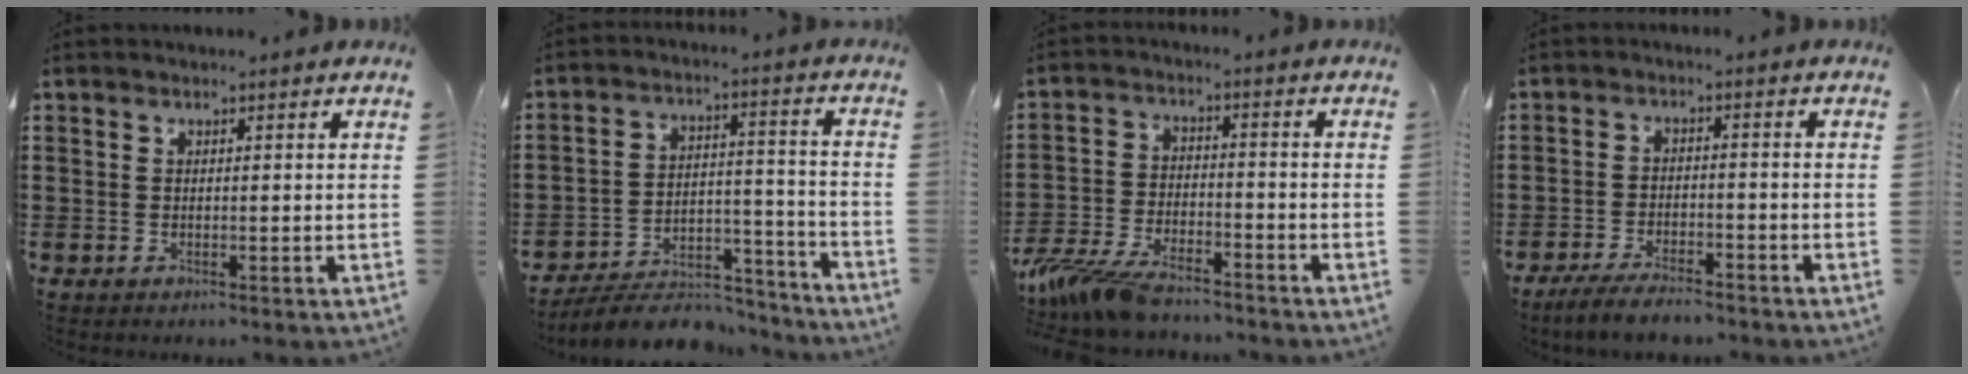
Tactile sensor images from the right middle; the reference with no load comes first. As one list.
[{"total": 7.7, "force": [-7.3, 1.8, 2.0], "torque": [-0.029, 0.019, -0.138]}, {"total": 7.1, "force": [-6.3, 1.4, 2.9], "torque": [-0.081, -0.003, -0.127]}, {"total": 4.4, "force": [-4.0, 0.6, 1.7], "torque": [-0.043, -0.005, -0.081]}]